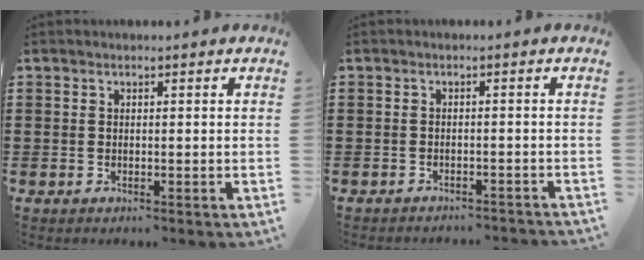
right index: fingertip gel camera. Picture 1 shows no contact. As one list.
[{"total": 1.4, "force": [-1.4, -0.1, 0.1], "torque": [-0.007, 0.001, -0.028]}]